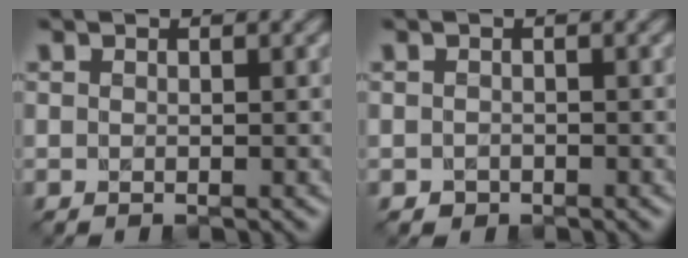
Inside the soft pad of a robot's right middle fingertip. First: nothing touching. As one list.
[{"total": 0.6, "force": [-0.2, 0.3, -0.5], "torque": [0.008, -0.001, -0.005]}]